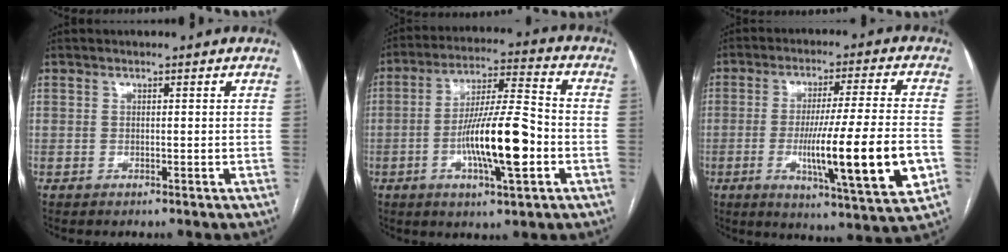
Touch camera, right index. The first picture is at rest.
{"total": 14.0, "force": [-3.7, 1.8, 13.3], "torque": [-0.241, 0.002, -0.064]}
{"total": 17.4, "force": [-4.2, 0.0, 16.9], "torque": [-0.263, -0.023, -0.064]}